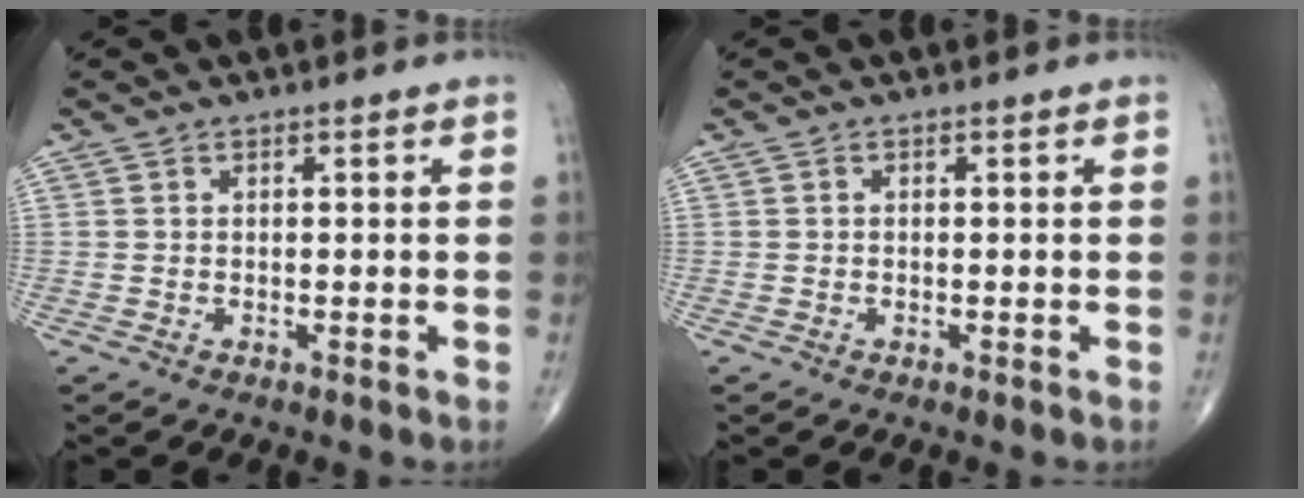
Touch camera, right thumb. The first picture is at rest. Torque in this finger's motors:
{"motor_torque": [-0.17, -0.05, -0.24, -0.21, -0.01]}